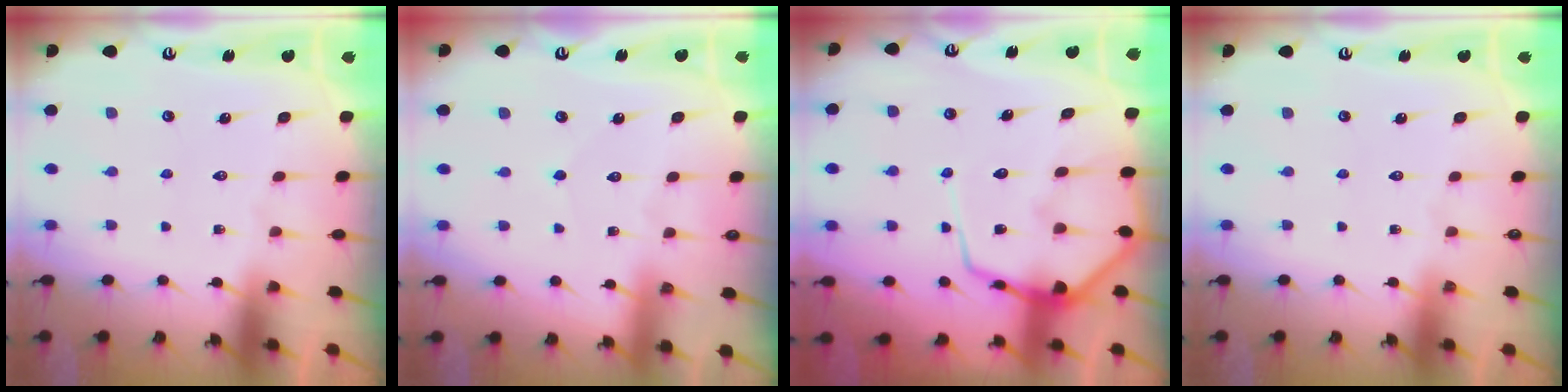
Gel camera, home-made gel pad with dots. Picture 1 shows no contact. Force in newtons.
{"total": 2.5, "press": 2.5, "slide": 0.2}
{"total": 11.6, "press": 11.5, "slide": 1.3}
{"total": 0.0}